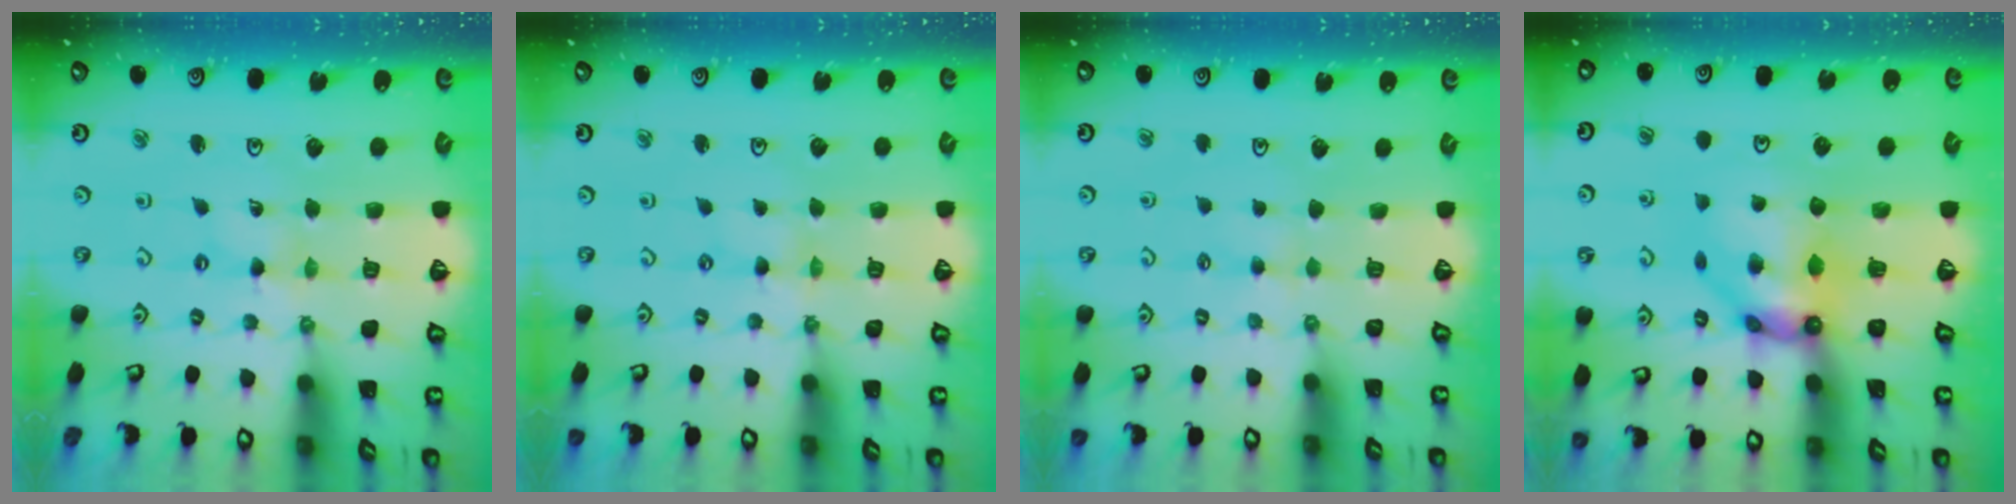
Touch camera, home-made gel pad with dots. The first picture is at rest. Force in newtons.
{"total": 0.0}
{"total": 1.9, "press": 1.9, "slide": 0.3}
{"total": 9.0, "press": 9.0, "slide": 0.6}